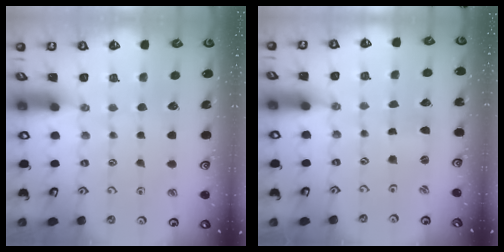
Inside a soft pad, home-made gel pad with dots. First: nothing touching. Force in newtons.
{"total": 0.0}